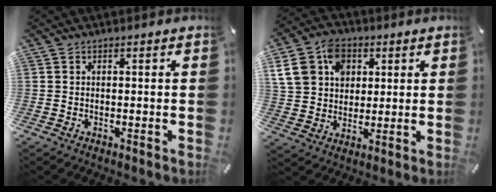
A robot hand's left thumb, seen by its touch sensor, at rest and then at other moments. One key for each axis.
{"total": 12.0, "fx": 4.0, "fy": 9.8, "fz": 5.7, "tx": -0.117, "ty": 0.008, "tz": 0.075}